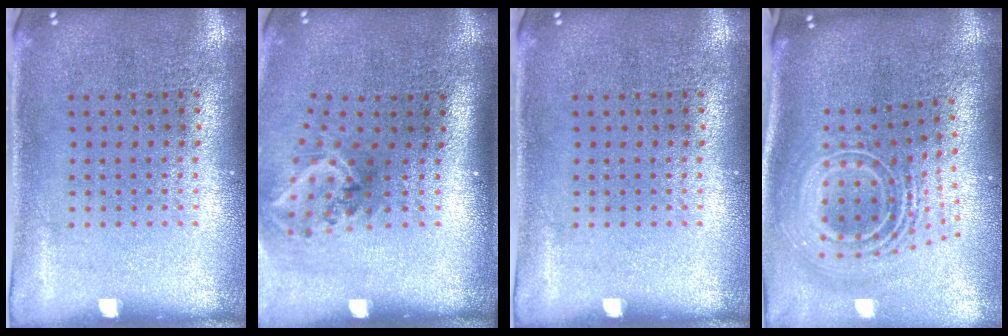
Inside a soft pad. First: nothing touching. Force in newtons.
{"total": 2.1, "press": 1.3, "slide": 1.6}
{"total": 0.0}
{"total": 2.8, "press": 1.9, "slide": 2.1}